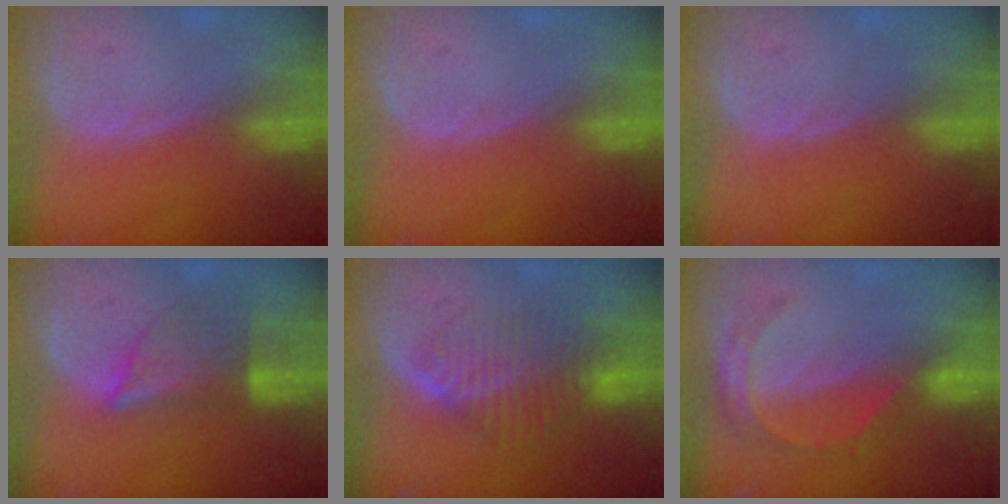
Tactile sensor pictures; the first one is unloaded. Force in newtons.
{"total": 0.0}
{"total": 0.0}
{"total": 7.0, "press": 6.4, "slide": 2.8}
{"total": 8.1, "press": 7.2, "slide": 3.8}
{"total": 5.5, "press": 4.7, "slide": 2.7}